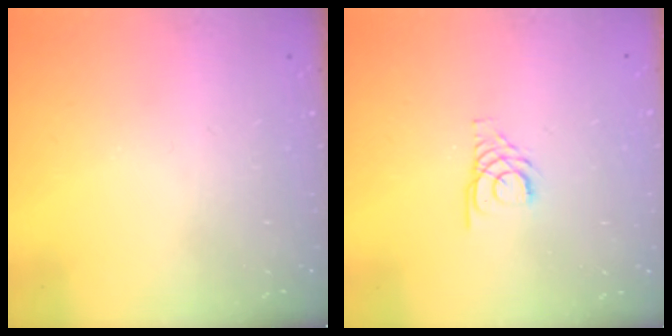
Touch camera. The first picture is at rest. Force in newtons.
{"total": 3.3, "press": 3.3, "slide": 0.3}